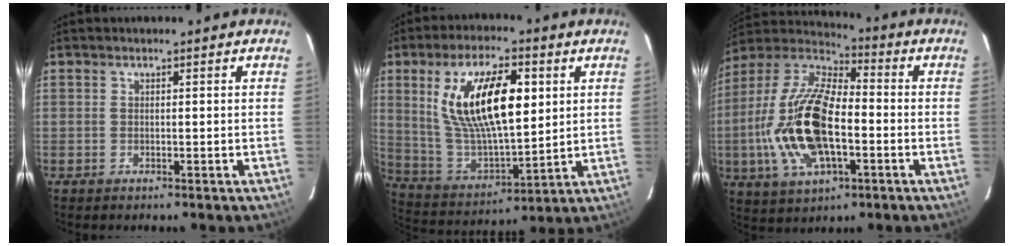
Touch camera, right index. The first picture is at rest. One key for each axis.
{"total": 19.2, "fx": 5.8, "fy": 7.5, "fz": 16.8, "tx": -0.314, "ty": 0.005, "tz": 0.118}
{"total": 20.7, "fx": -4.1, "fy": 9.4, "fz": 18.0, "tx": -0.380, "ty": -0.003, "tz": -0.079}